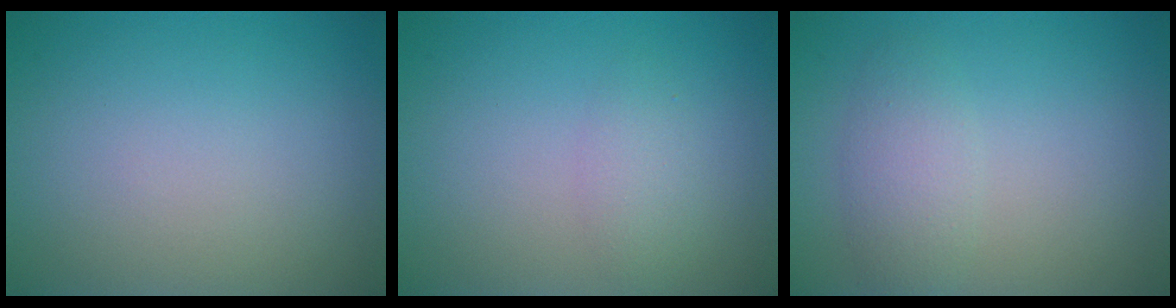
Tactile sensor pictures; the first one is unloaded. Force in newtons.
{"total": 1.6, "press": 1.6, "slide": 0.0}
{"total": 2.4, "press": 2.4, "slide": 0.1}